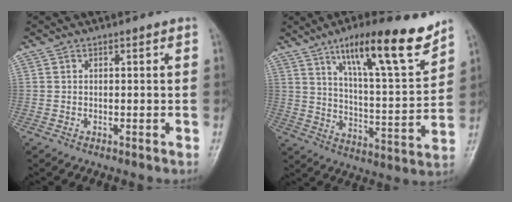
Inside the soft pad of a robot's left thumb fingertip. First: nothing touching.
{"total": 17.6, "force": [11.8, 3.6, 12.6], "torque": [-0.175, -0.063, 0.194]}